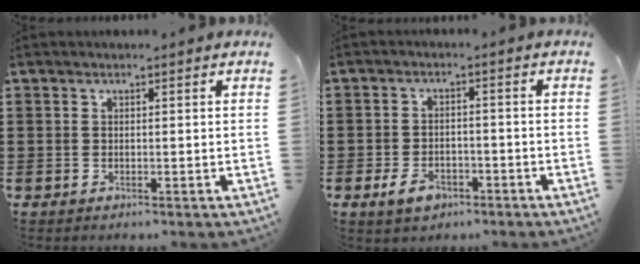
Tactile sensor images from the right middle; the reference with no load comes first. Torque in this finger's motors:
{"motor_torque": [0.66, -0.23, 0.36, 0.05]}